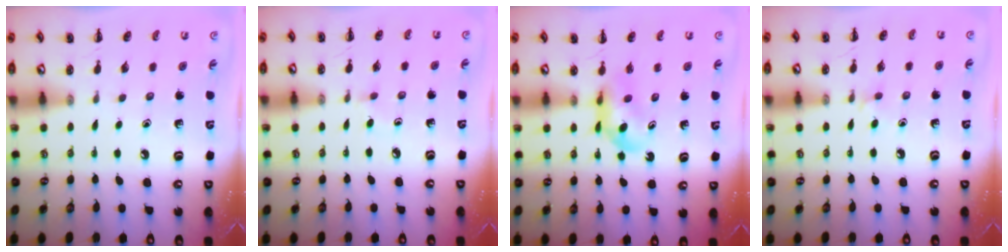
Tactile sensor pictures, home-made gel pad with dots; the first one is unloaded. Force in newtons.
{"total": 2.7, "press": 2.5, "slide": 1.2}
{"total": 4.0, "press": 3.9, "slide": 0.8}
{"total": 3.4, "press": 3.1, "slide": 1.4}